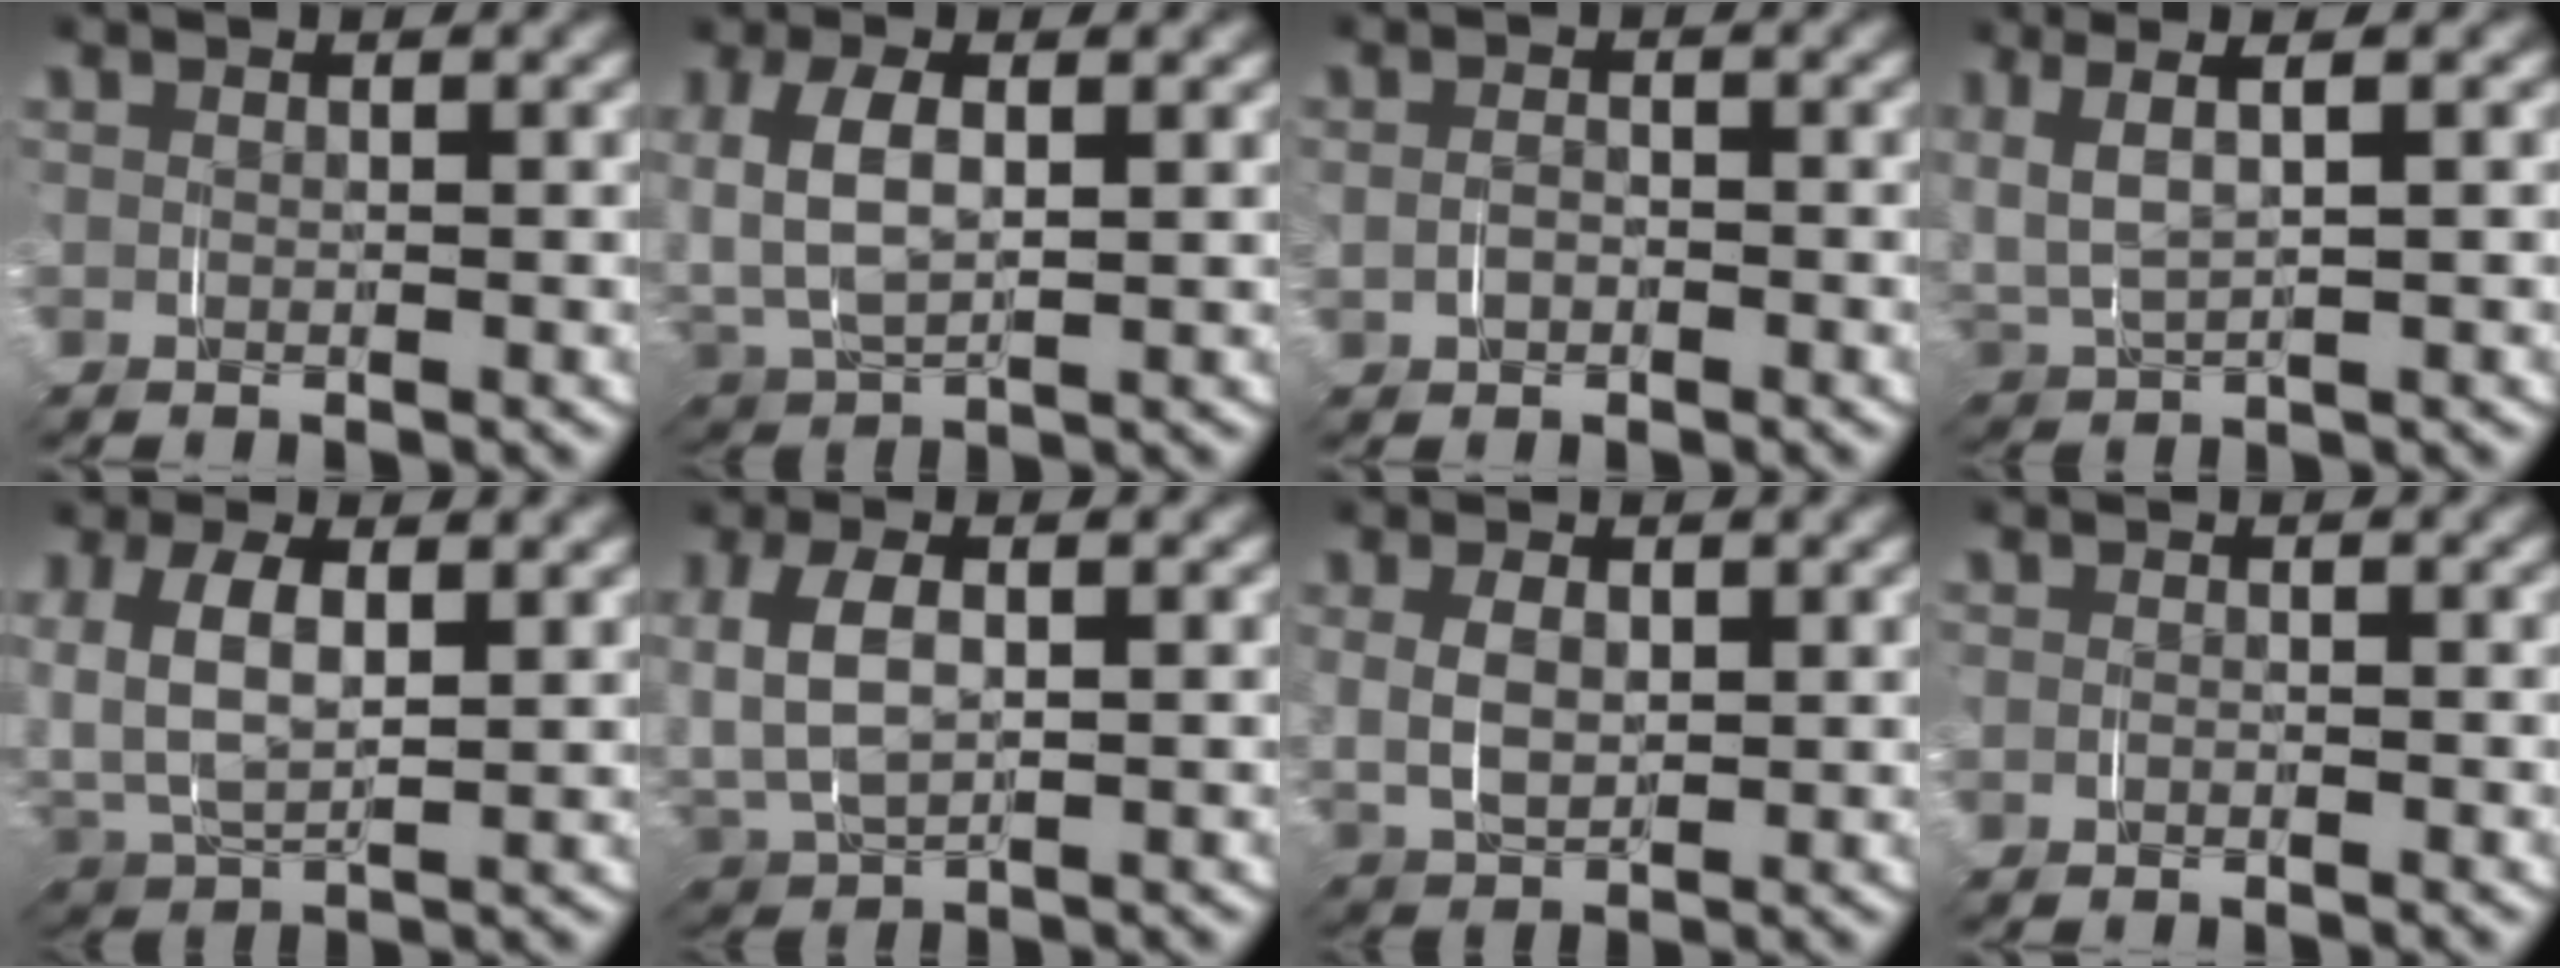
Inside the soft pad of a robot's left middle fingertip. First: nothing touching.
{"total": 1.9, "force": [1.1, 1.1, 1.1], "torque": [-0.036, -0.005, 0.018]}
{"total": 0.8, "force": [-0.3, 0.4, -0.6], "torque": [0.010, -0.004, -0.007]}
{"total": 3.8, "force": [2.0, 2.2, 2.4], "torque": [-0.045, 0.006, 0.024]}
{"total": 3.0, "force": [1.7, 1.9, 1.6], "torque": [-0.047, -0.005, 0.024]}
{"total": 1.7, "force": [0.6, 1.2, 1.0], "torque": [-0.035, -0.009, 0.014]}
{"total": 1.8, "force": [0.9, 1.5, 0.7], "torque": [-0.020, -0.003, 0.010]}
{"total": 0.8, "force": [-0.6, 0.5, -0.2], "torque": [-0.006, -0.006, -0.011]}